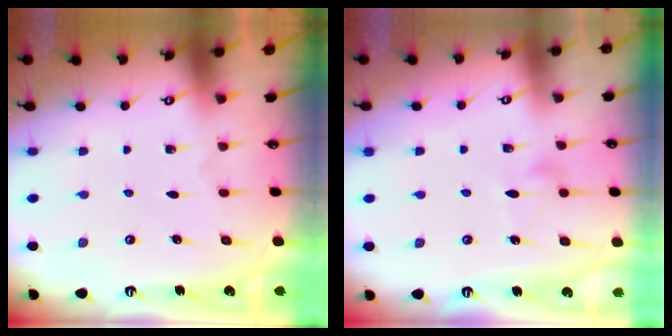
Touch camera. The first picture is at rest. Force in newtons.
{"total": 7.8, "press": 7.8, "slide": 0.3}